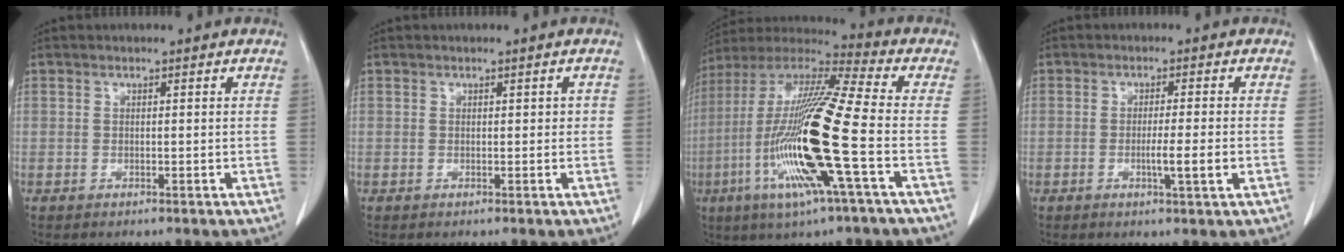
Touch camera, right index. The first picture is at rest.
{"total": 0.9, "force": [0.1, 0.6, 0.6], "torque": [-0.007, 0.008, 0.005]}
{"total": 21.3, "force": [-5.5, 0.3, 20.6], "torque": [-0.441, -0.026, -0.117]}
{"total": 4.3, "force": [-1.1, -0.3, 4.1], "torque": [-0.067, -0.007, -0.017]}